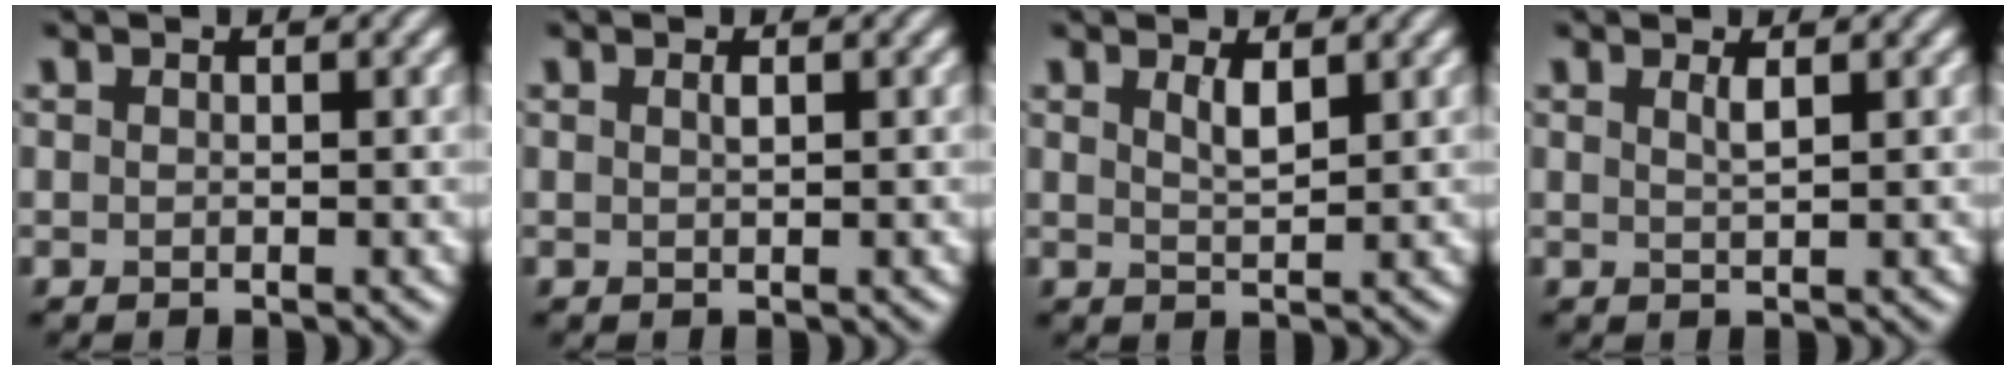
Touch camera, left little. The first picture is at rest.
{"total": 0.6, "force": [0.3, 0.1, 0.5], "torque": [-0.010, 0.002, 0.005]}
{"total": 1.6, "force": [1.0, 0.4, 1.2], "torque": [-0.025, -0.001, 0.018]}
{"total": 1.1, "force": [0.6, 0.3, 0.9], "torque": [-0.012, 0.001, 0.009]}